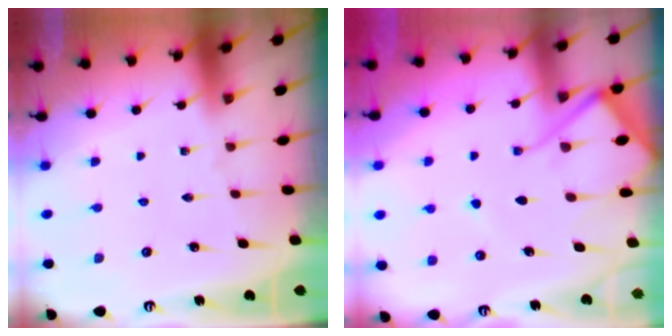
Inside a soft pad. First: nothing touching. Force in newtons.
{"total": 10.4, "press": 10.3, "slide": 1.2}